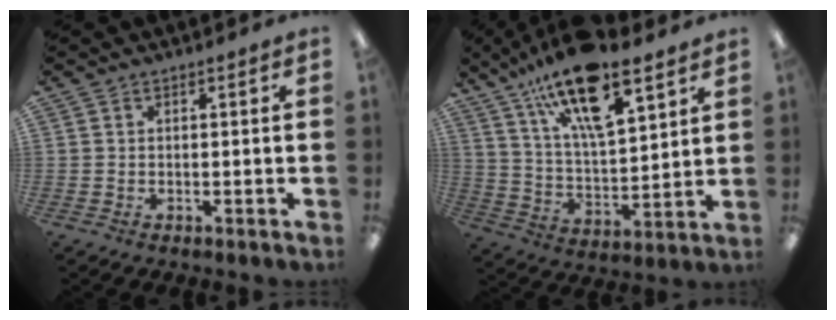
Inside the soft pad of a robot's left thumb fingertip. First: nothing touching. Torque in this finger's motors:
{"motor_torque": [0.41, 0.42, 1.50, -1.27, 0.33]}